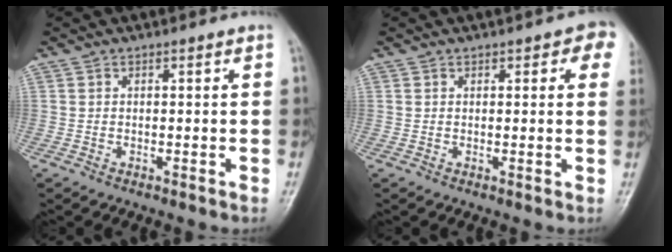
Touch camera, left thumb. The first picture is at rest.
{"total": 4.6, "force": [2.2, 2.5, 3.2], "torque": [0.006, -0.003, 0.017]}